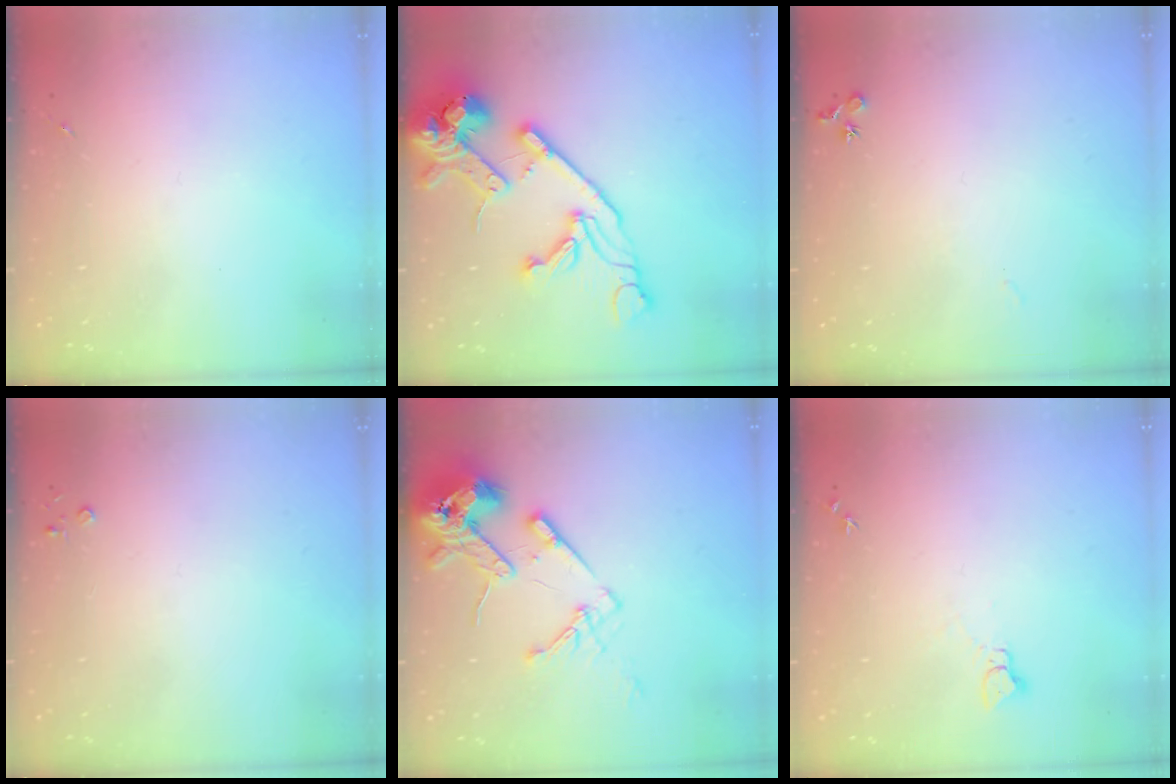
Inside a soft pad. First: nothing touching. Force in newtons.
{"total": 23.6, "press": 23.4, "slide": 3.5}
{"total": 6.6, "press": 6.6, "slide": 0.6}
{"total": 2.2, "press": 2.2, "slide": 0.3}
{"total": 16.3, "press": 16.1, "slide": 2.5}
{"total": 3.8, "press": 3.8, "slide": 0.4}